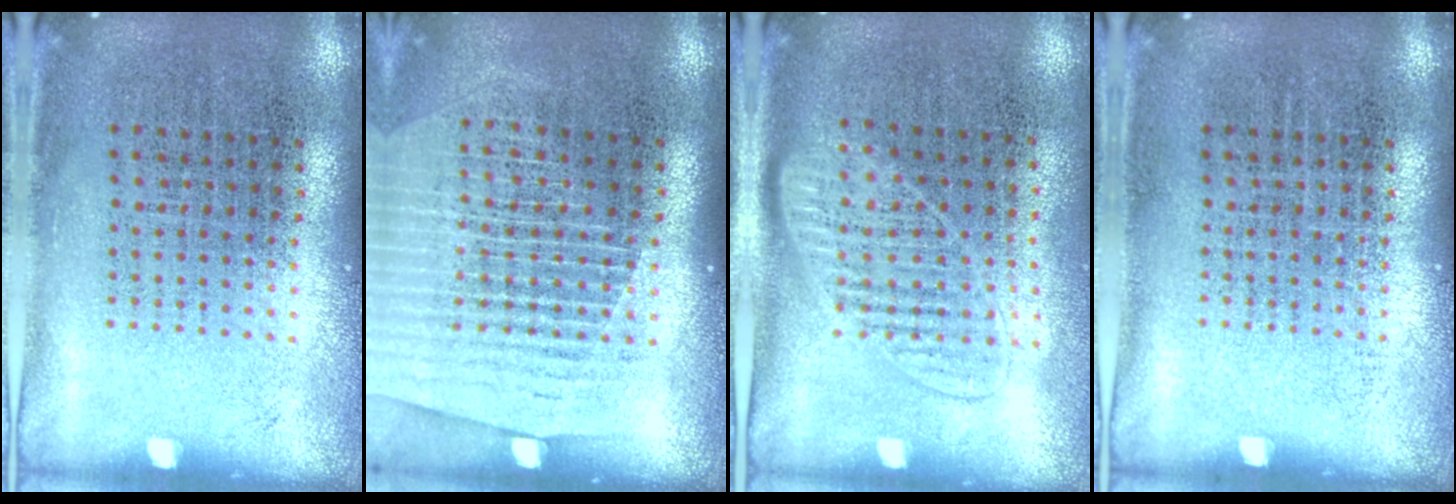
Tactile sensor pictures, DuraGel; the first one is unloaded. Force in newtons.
{"total": 1.5, "press": 1.4, "slide": 0.5}
{"total": 1.4, "press": 1.3, "slide": 0.6}
{"total": 0.0}